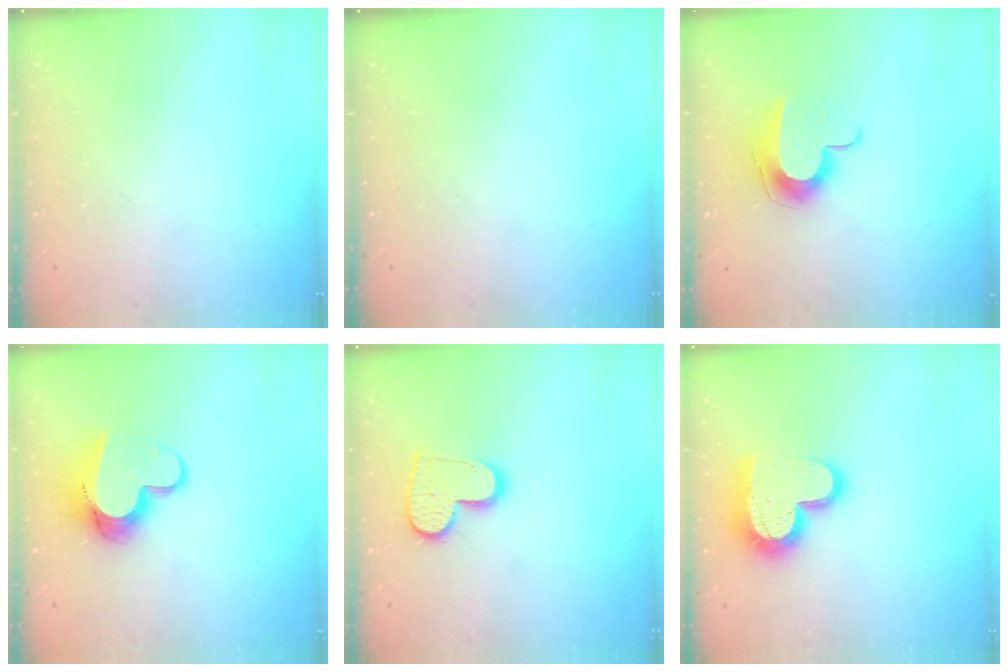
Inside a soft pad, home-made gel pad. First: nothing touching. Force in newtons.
{"total": 0.0}
{"total": 10.3, "press": 10.3, "slide": 0.3}
{"total": 11.5, "press": 11.4, "slide": 1.2}
{"total": 13.0, "press": 13.0, "slide": 1.0}
{"total": 17.2, "press": 17.2, "slide": 1.2}